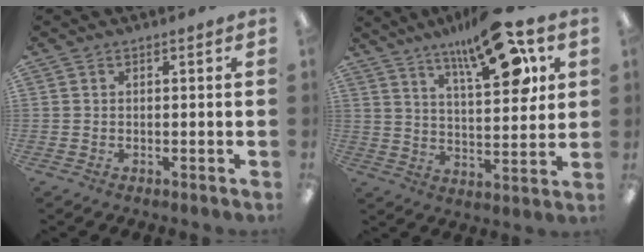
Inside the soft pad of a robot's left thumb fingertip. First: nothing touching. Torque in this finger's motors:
{"motor_torque": [0.23, 0.23, 1.39, -1.38, 0.15]}